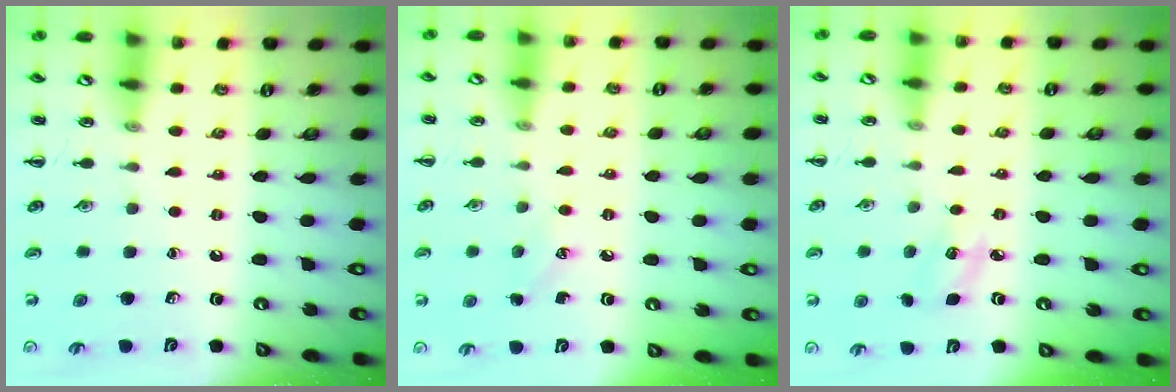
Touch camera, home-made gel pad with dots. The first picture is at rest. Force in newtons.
{"total": 6.2, "press": 5.9, "slide": 1.8}
{"total": 5.2, "press": 5.1, "slide": 1.2}